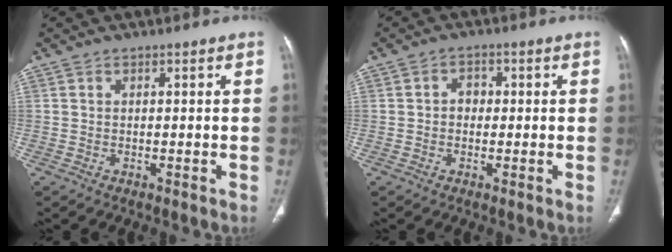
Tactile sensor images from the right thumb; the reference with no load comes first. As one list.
[{"total": 2.6, "force": [0.0, 2.2, 1.4], "torque": [-0.008, 0.009, -0.005]}]